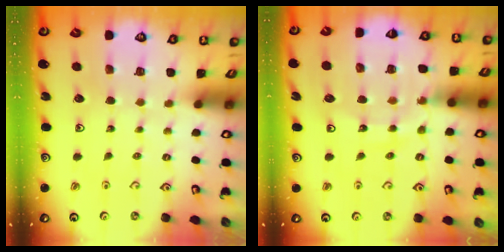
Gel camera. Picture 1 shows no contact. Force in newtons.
{"total": 12.7, "press": 12.5, "slide": 2.4}